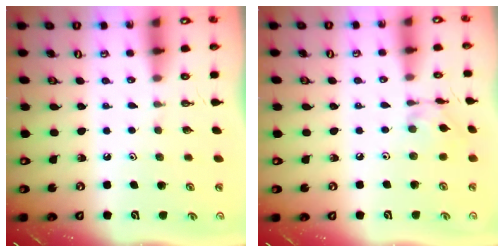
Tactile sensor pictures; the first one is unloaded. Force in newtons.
{"total": 4.1, "press": 4.1, "slide": 0.4}